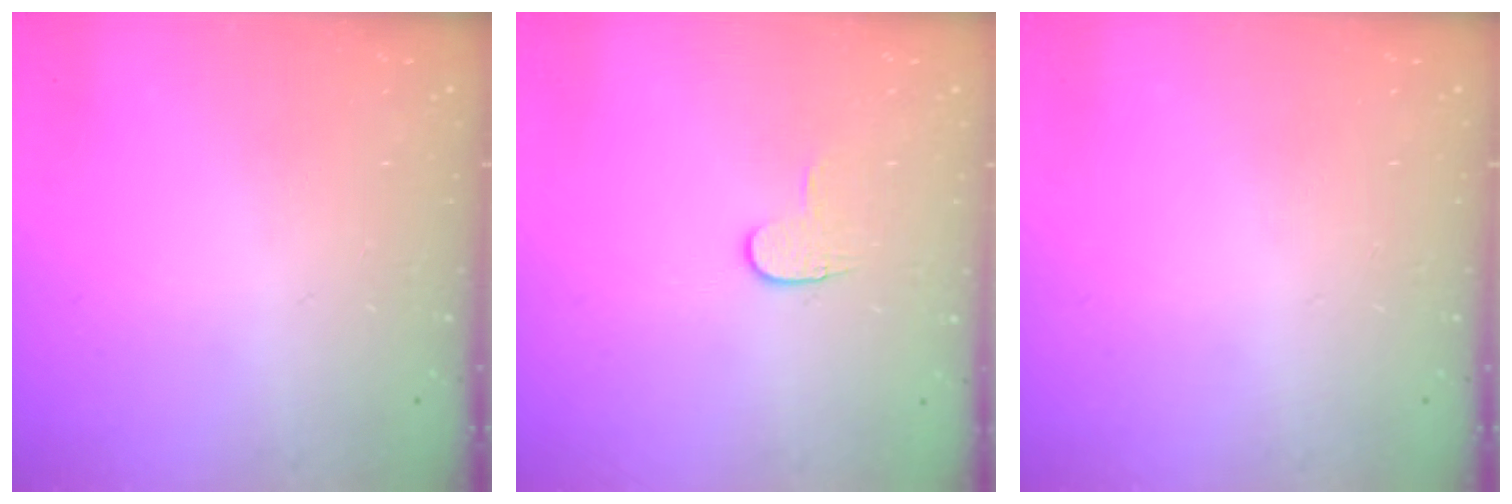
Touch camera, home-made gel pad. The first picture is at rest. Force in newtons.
{"total": 3.7, "press": 3.6, "slide": 0.4}
{"total": 0.0}